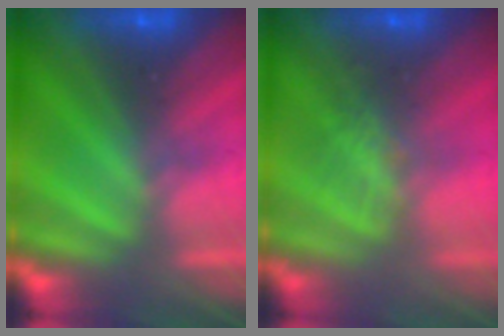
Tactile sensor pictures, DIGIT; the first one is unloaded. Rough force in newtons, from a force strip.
{"total": 2.7}